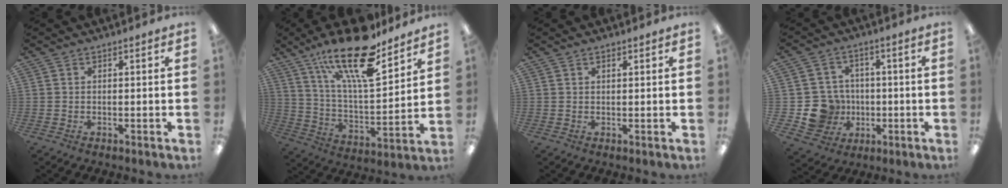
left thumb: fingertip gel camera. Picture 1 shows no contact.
{"total": 23.0, "force": [15.8, 7.5, 15.0], "torque": [-0.260, -0.090, 0.267]}
{"total": 1.0, "force": [0.7, 0.4, 0.6], "torque": [-0.013, 0.001, 0.012]}
{"total": 10.0, "force": [-1.8, 9.6, 2.4], "torque": [-0.078, 0.019, -0.019]}